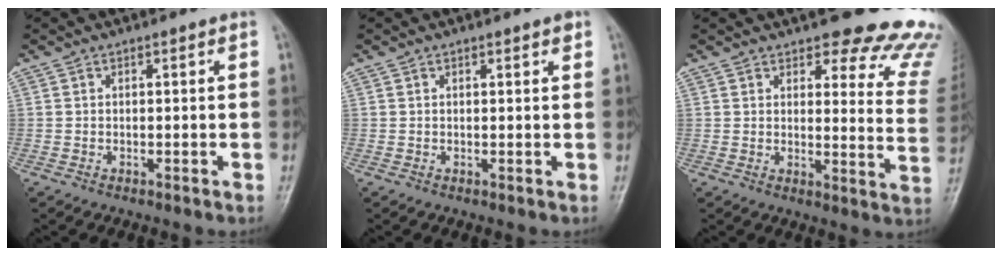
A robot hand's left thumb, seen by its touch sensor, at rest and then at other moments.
{"total": 1.4, "force": [0.9, 0.5, 0.9], "torque": [-0.008, -0.003, 0.011]}
{"total": 18.5, "force": [16.5, 5.2, 6.5], "torque": [-0.019, -0.129, 0.161]}